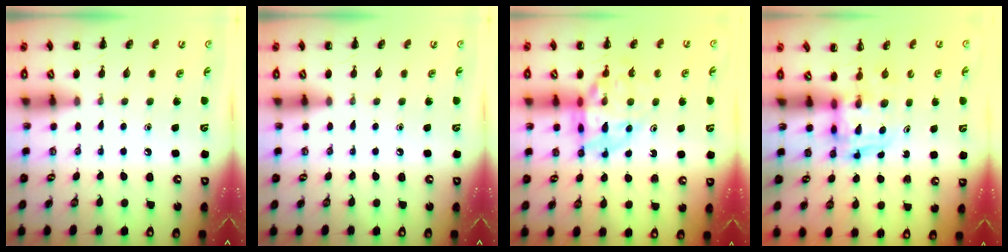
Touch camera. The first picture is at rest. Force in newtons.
{"total": 0.0}
{"total": 14.7, "press": 14.4, "slide": 3.1}
{"total": 2.7, "press": 2.7, "slide": 0.2}